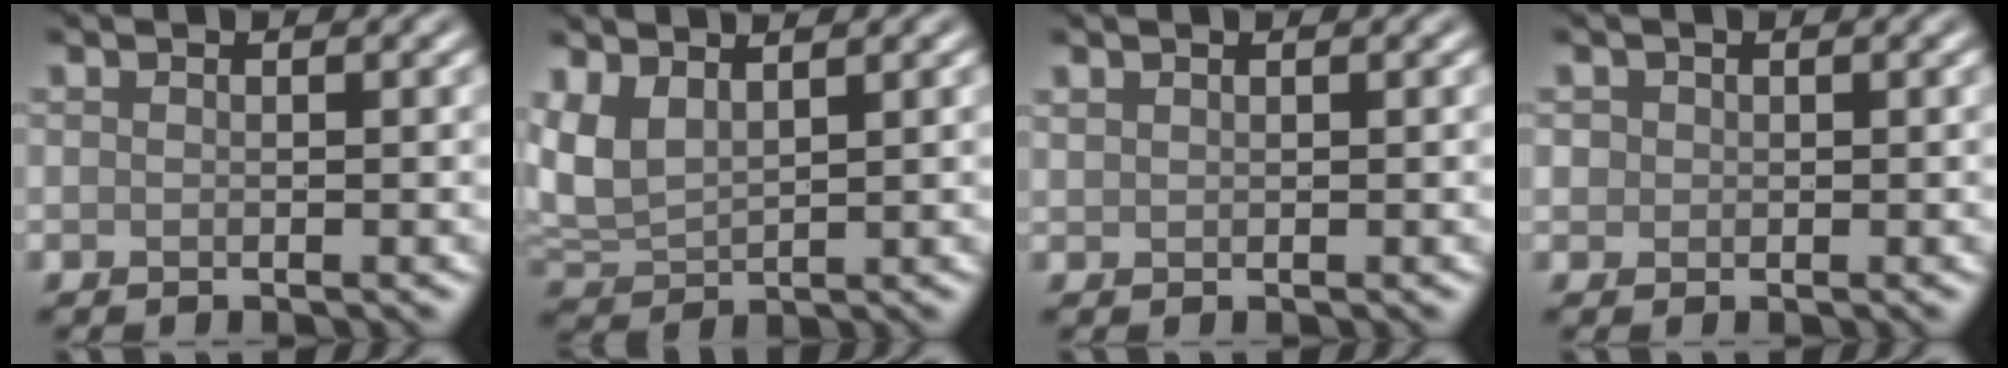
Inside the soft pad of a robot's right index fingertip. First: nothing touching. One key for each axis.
{"total": 3.9, "fx": 1.8, "fy": 2.0, "fz": 2.9, "tx": -0.076, "ty": 0.006, "tz": 0.038}
{"total": 0.5, "fx": 0.5, "fy": 0.2, "fz": 0.1, "tx": -0.005, "ty": 0.002, "tz": 0.012}
{"total": 0.9, "fx": 0.1, "fy": 0.9, "fz": 0.1, "tx": 0.004, "ty": -0.002, "tz": 0.002}